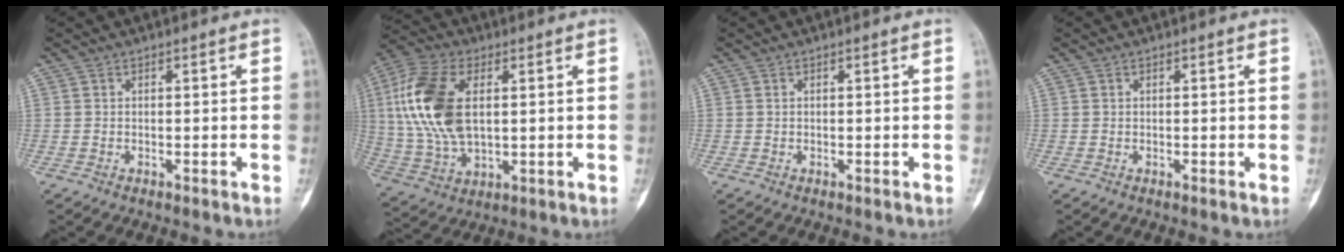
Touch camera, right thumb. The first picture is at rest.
{"total": 17.3, "force": [3.1, 9.6, 14.1], "torque": [-0.297, 0.001, 0.059]}
{"total": 0.0}
{"total": 0.0}